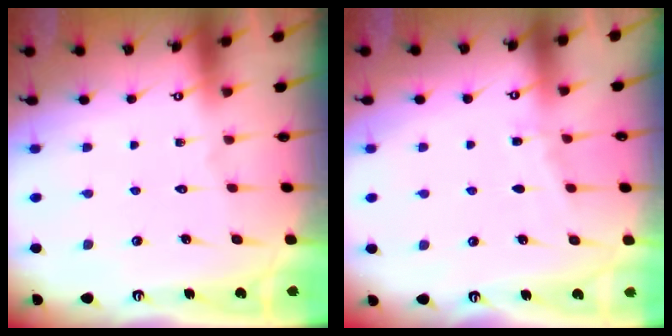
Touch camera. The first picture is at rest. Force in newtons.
{"total": 4.5, "press": 4.5, "slide": 0.5}